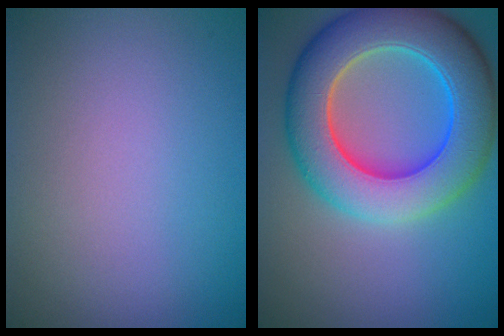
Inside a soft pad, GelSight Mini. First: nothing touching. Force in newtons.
{"total": 11.1, "press": 11.0, "slide": 0.3}